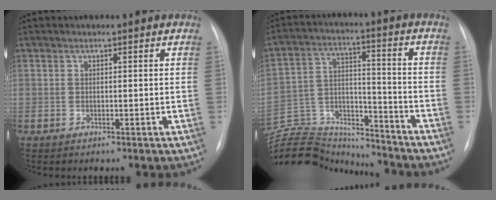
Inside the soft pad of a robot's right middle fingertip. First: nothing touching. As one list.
[{"total": 21.6, "force": [-20.6, 4.7, 4.8], "torque": [-0.137, 0.020, -0.330]}]